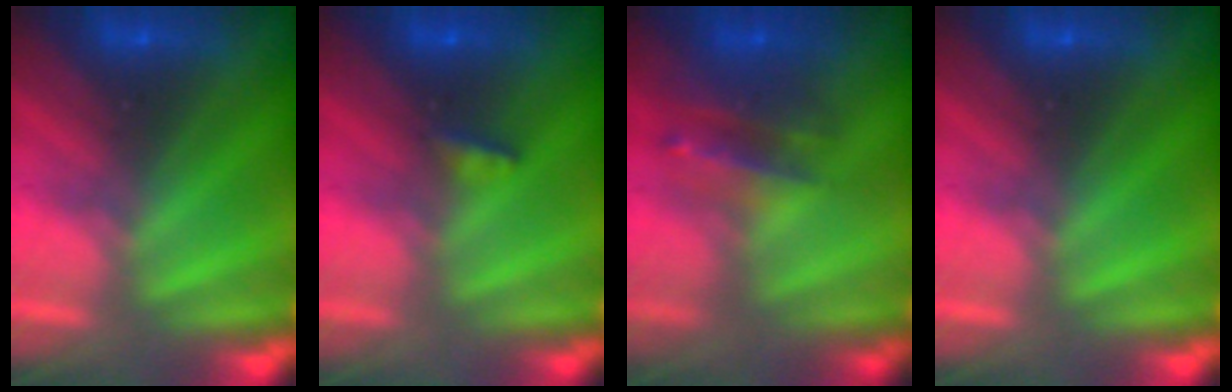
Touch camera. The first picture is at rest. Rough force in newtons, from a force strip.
{"total": 2.9}
{"total": 2.7}
{"total": 0.0}